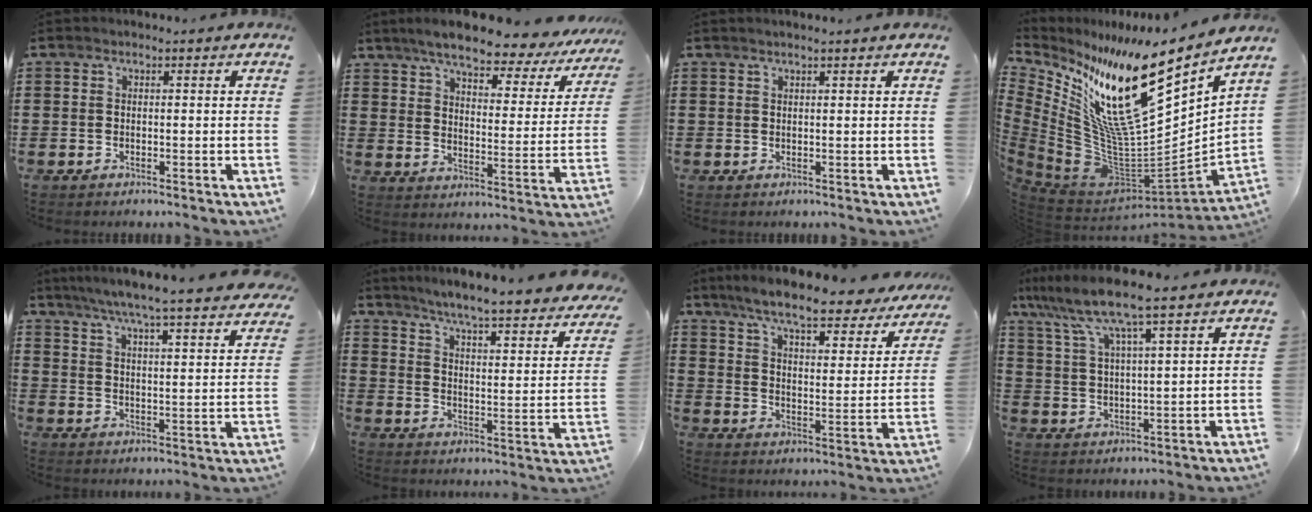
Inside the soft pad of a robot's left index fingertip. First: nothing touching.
{"total": 7.4, "force": [6.4, 1.0, 3.5], "torque": [-0.089, -0.036, 0.107]}
{"total": 0.9, "force": [0.7, -0.1, 0.6], "torque": [-0.011, -0.002, 0.013]}
{"total": 18.0, "force": [8.9, 5.4, 14.7], "torque": [-0.278, -0.098, 0.141]}
{"total": 5.7, "force": [5.1, -0.9, 2.4], "torque": [-0.069, -0.041, 0.082]}
{"total": 4.5, "force": [3.9, -1.0, 2.2], "torque": [-0.062, -0.043, 0.054]}
{"total": 8.0, "force": [6.8, 0.1, 4.2], "torque": [-0.108, -0.042, 0.112]}
{"total": 8.0, "force": [6.4, -0.3, 4.8], "torque": [-0.114, -0.029, 0.110]}